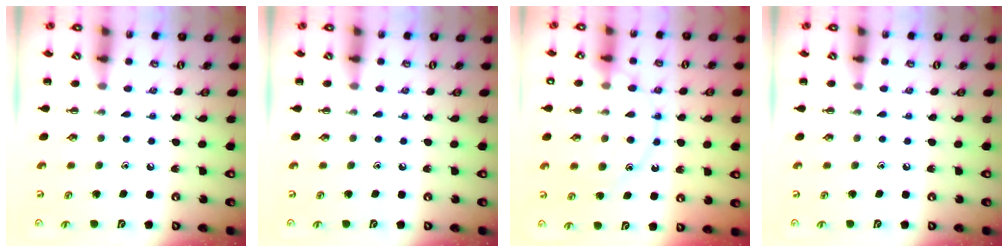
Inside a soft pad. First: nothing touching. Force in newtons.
{"total": 0.0}
{"total": 12.9, "press": 12.9, "slide": 0.6}
{"total": 0.0}